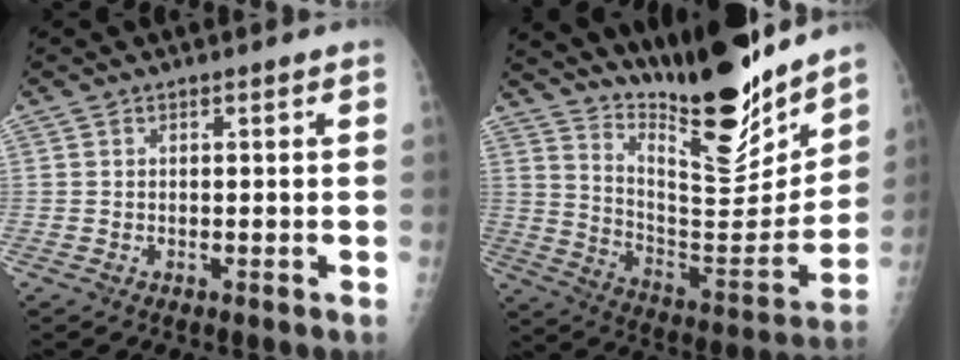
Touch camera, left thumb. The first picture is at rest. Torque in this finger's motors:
{"motor_torque": [0.51, 0.36, 1.40, -1.28, 0.11]}